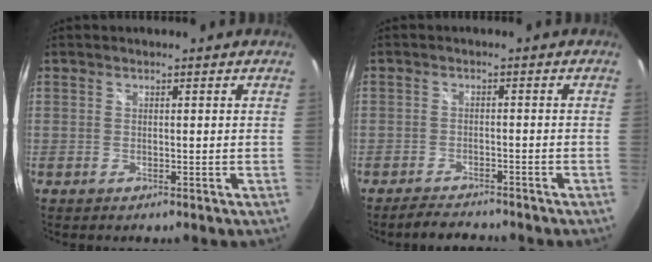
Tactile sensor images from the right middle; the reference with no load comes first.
{"total": 3.9, "force": [-3.7, 0.7, 0.8], "torque": [-0.032, 0.005, -0.060]}